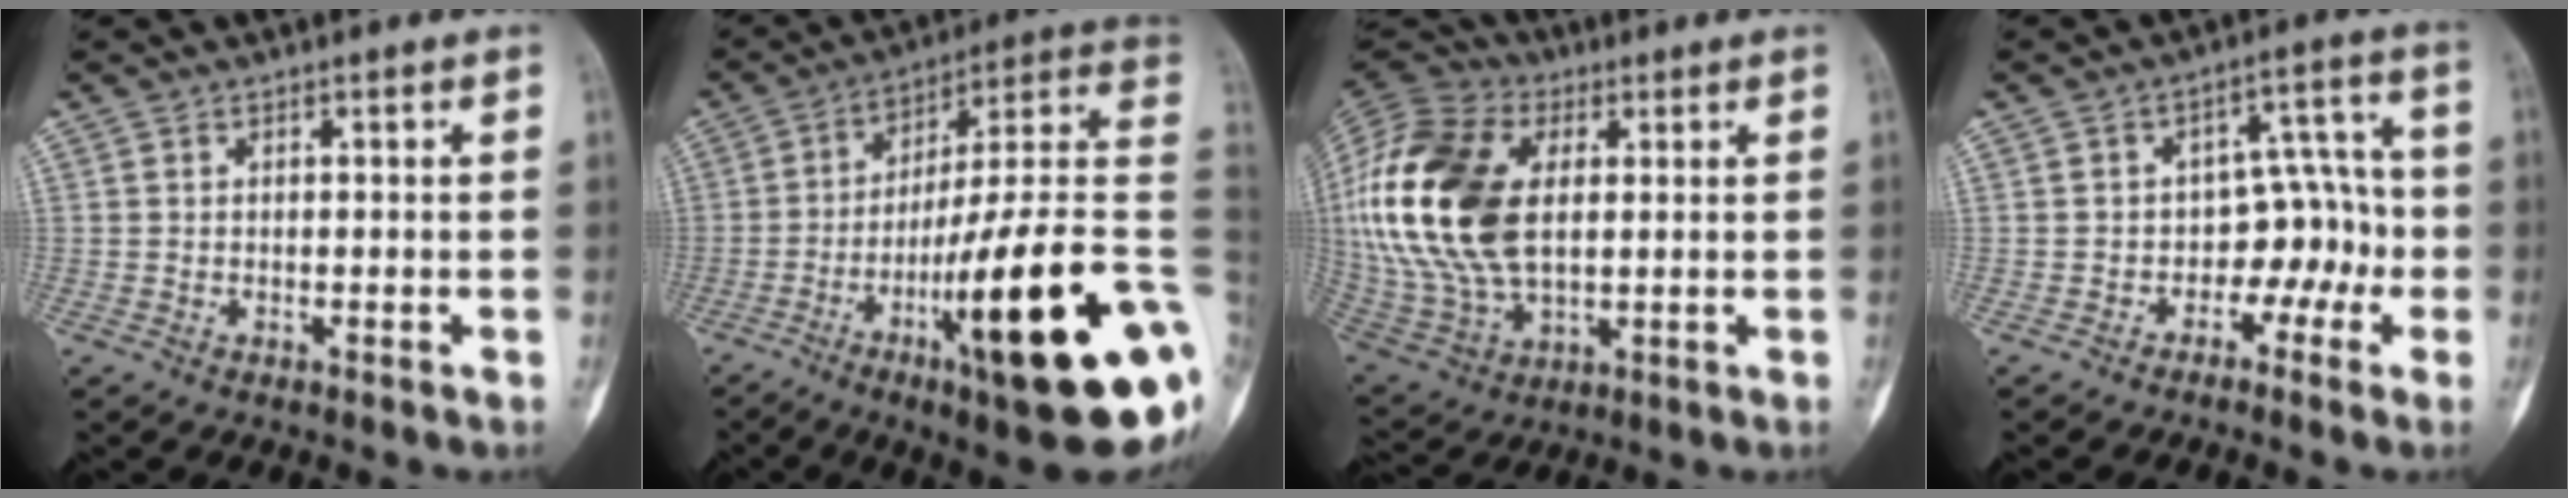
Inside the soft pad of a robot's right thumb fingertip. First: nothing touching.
{"total": 28.3, "force": [-7.7, 4.5, 26.8], "torque": [-0.342, 0.035, -0.119]}
{"total": 25.9, "force": [3.9, 15.7, 20.2], "torque": [-0.439, -0.007, 0.071]}
{"total": 10.5, "force": [-3.3, 7.3, 6.8], "torque": [-0.035, 0.064, -0.052]}